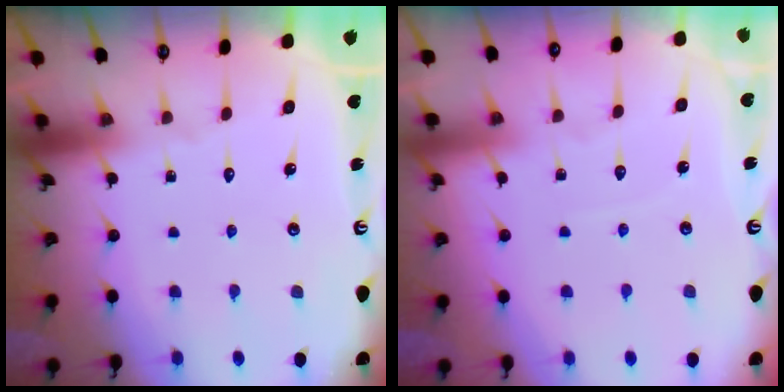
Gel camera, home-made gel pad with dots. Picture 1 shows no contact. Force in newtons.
{"total": 3.2, "press": 3.2, "slide": 0.4}